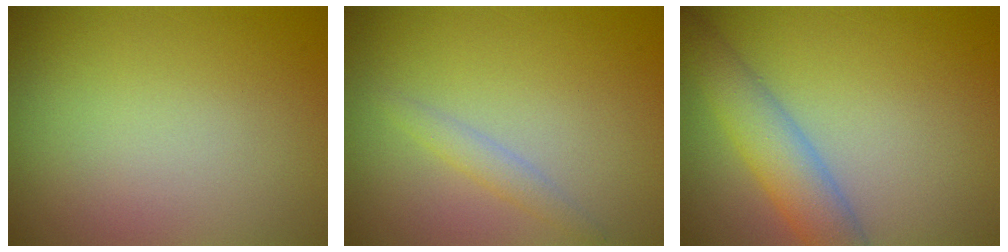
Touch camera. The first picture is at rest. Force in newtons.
{"total": 1.3, "press": 1.3, "slide": 0.1}
{"total": 4.3, "press": 4.3, "slide": 0.2}